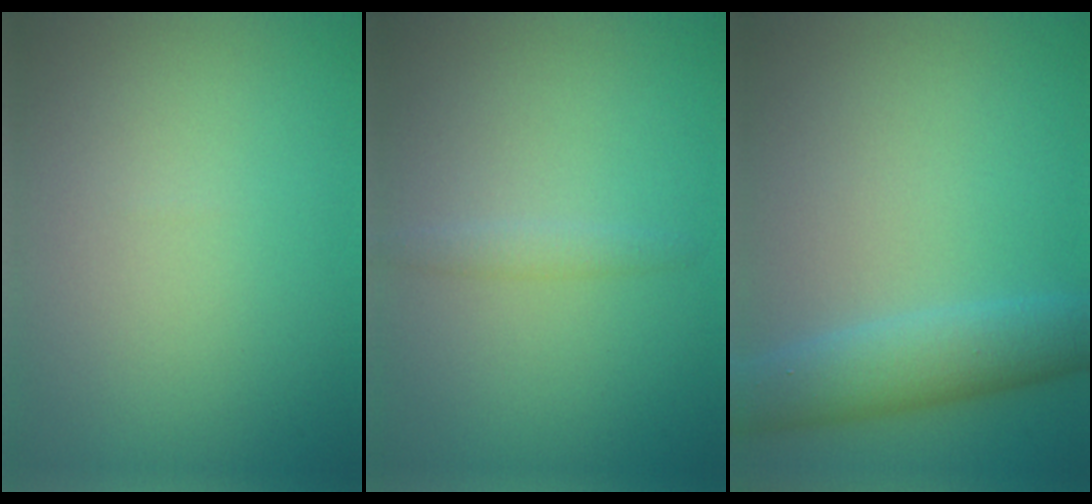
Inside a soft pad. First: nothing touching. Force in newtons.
{"total": 1.1, "press": 1.1, "slide": 0.0}
{"total": 4.9, "press": 4.9, "slide": 0.3}